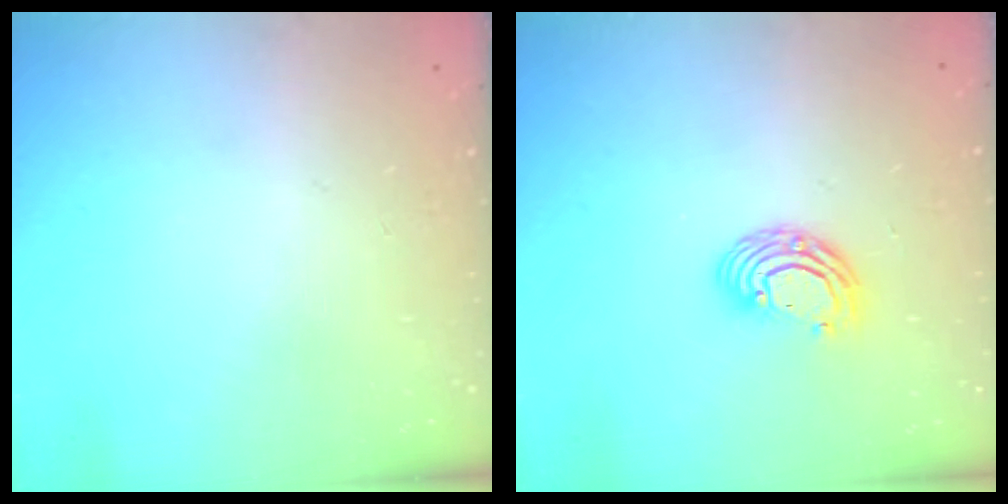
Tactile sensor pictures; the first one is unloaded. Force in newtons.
{"total": 8.0, "press": 7.9, "slide": 1.2}